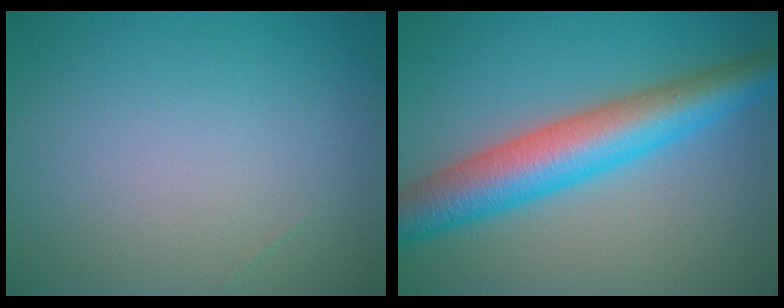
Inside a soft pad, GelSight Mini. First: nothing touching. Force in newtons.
{"total": 8.0, "press": 8.0, "slide": 0.2}